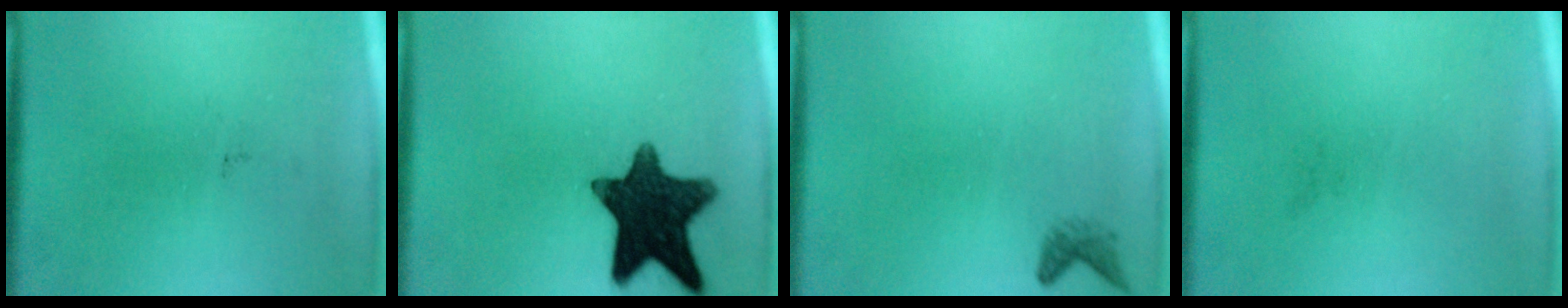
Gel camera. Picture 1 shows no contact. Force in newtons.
{"total": 13.7}
{"total": 1.3}
{"total": 0.0}